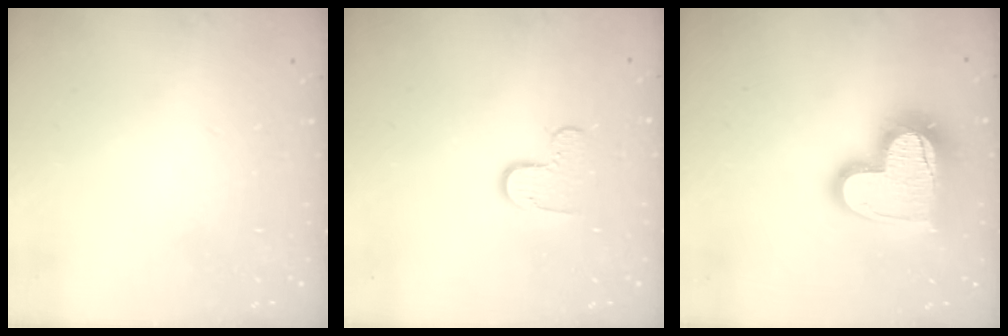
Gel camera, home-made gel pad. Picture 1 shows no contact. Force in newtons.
{"total": 5.1, "press": 5.0, "slide": 0.5}
{"total": 17.8, "press": 17.7, "slide": 1.5}